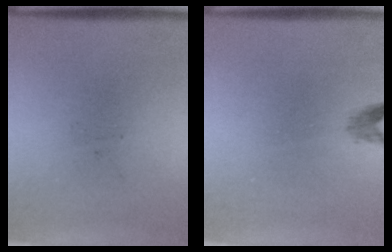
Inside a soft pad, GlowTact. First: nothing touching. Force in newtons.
{"total": 1.2}